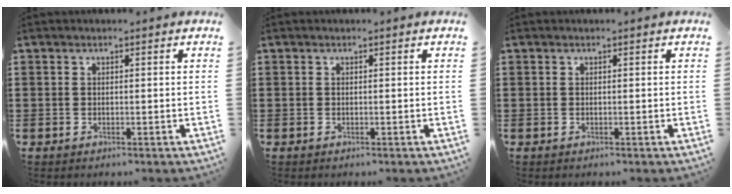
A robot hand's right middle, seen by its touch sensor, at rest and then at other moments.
{"total": 0.0}
{"total": 0.0}